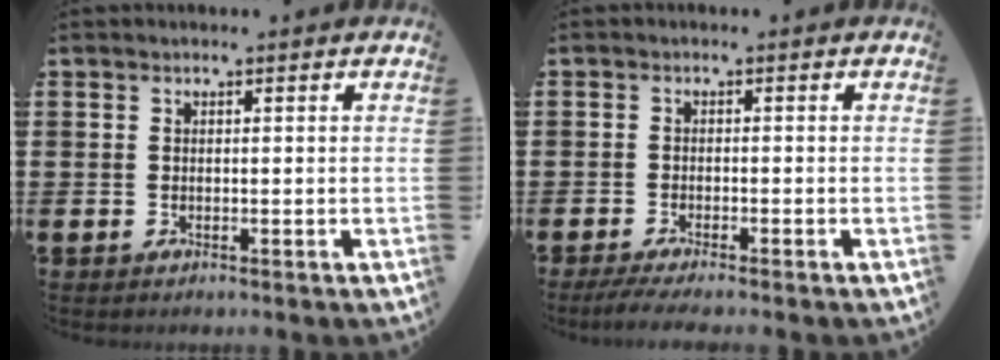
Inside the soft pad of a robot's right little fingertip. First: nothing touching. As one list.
[{"total": 1.7, "force": [-1.3, 0.0, 1.1], "torque": [-0.018, -0.001, -0.023]}]